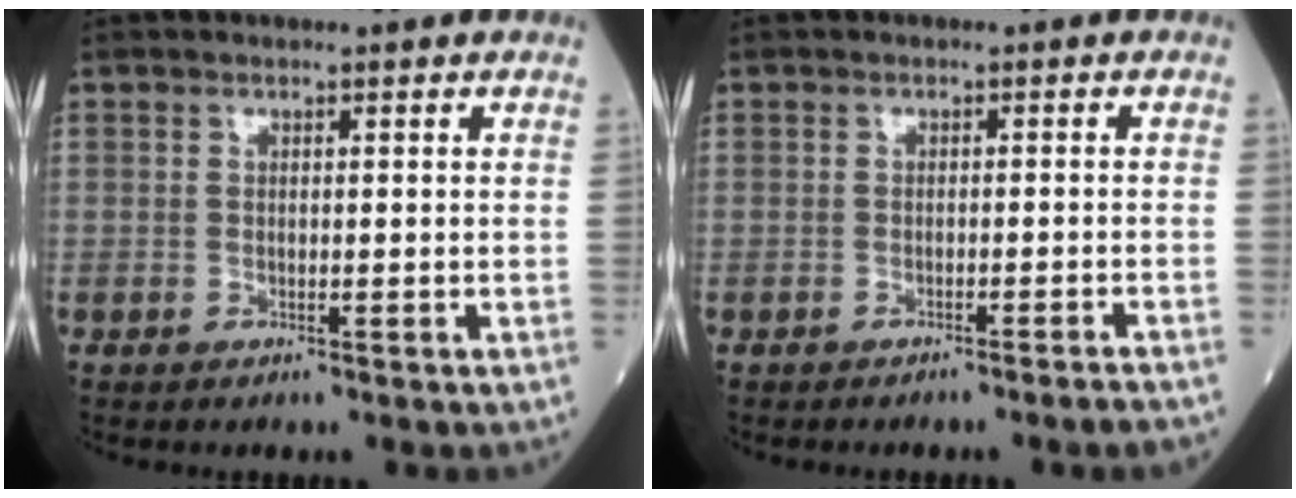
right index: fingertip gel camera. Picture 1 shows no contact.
{"total": 3.0, "force": [-2.6, -0.7, 1.4], "torque": [-0.018, 0.004, -0.030]}